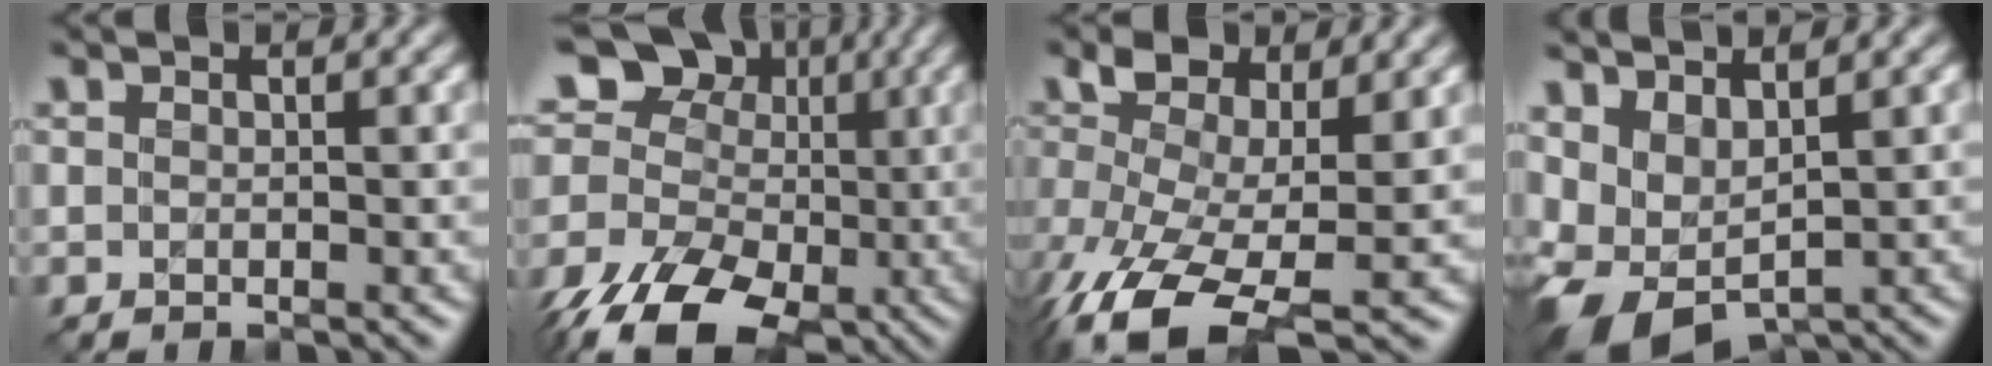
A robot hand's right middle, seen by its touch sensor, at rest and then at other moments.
{"total": 14.6, "force": [-3.7, 11.0, 8.9], "torque": [-0.174, 0.007, -0.055]}
{"total": 8.0, "force": [-1.7, 4.0, 6.7], "torque": [-0.147, 0.004, -0.046]}
{"total": 6.1, "force": [0.3, 3.6, 4.9], "torque": [-0.110, -0.004, 0.013]}